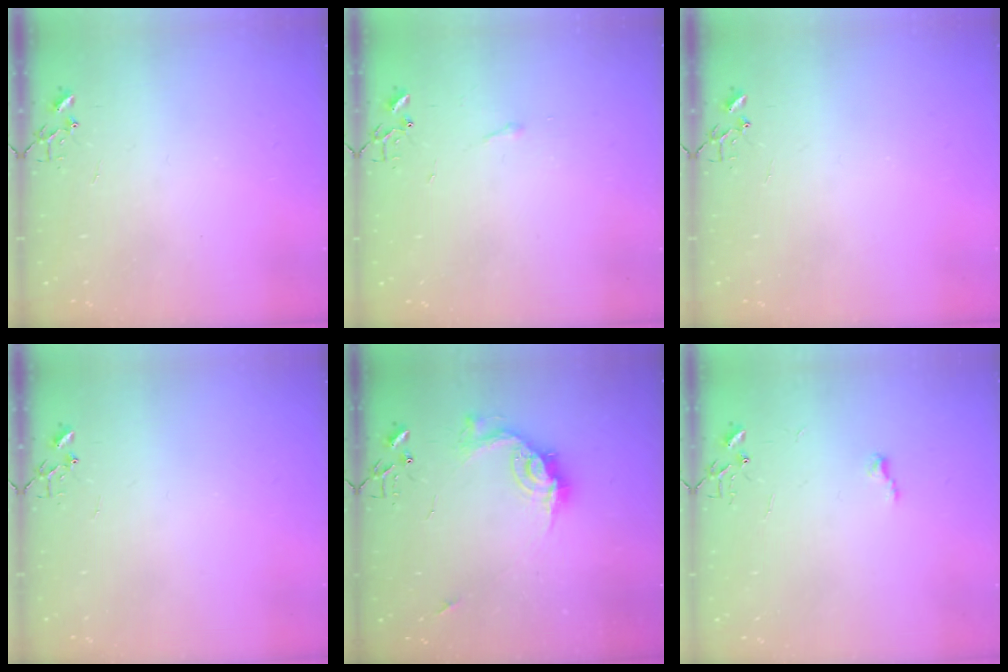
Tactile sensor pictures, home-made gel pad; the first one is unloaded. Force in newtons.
{"total": 2.9, "press": 2.9, "slide": 0.5}
{"total": 0.0}
{"total": 0.0}
{"total": 14.2, "press": 14.2, "slide": 1.3}
{"total": 4.7, "press": 4.7, "slide": 0.7}